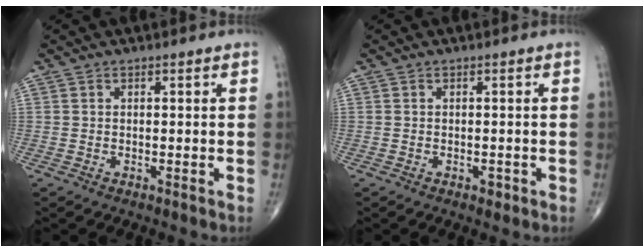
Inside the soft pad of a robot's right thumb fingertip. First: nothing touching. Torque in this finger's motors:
{"motor_torque": [0.07, 0.03, -0.01, -0.21, -0.04]}